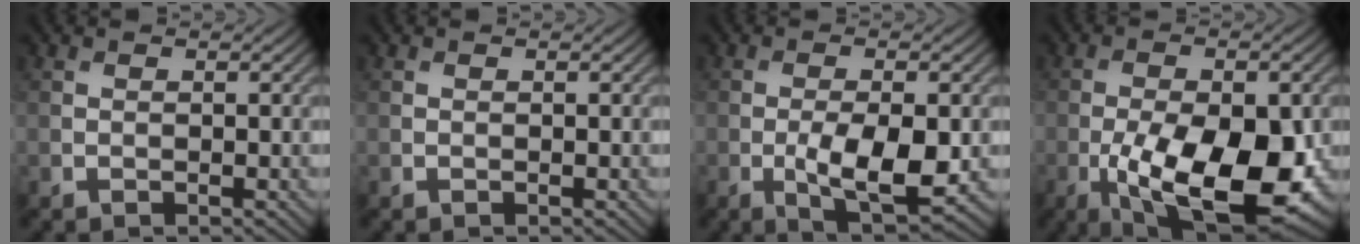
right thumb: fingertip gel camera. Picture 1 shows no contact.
{"total": 0.0}
{"total": 7.1, "force": [-1.5, 2.5, 6.5], "torque": [-0.118, -0.013, -0.019]}
{"total": 15.3, "force": [-4.8, 6.7, 12.9], "torque": [-0.218, -0.030, -0.069]}